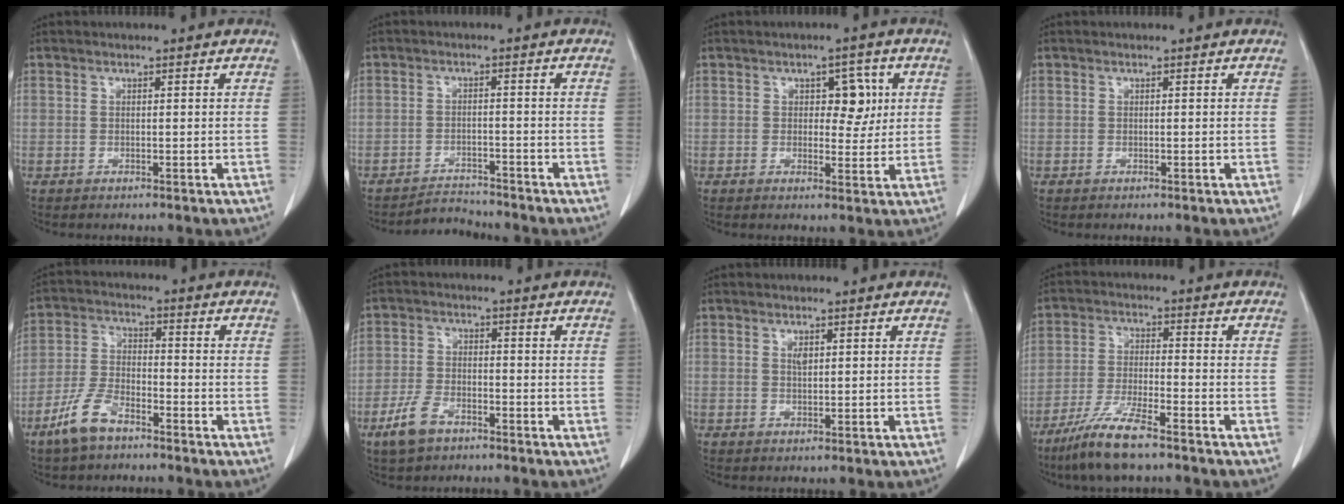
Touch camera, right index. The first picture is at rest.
{"total": 3.5, "force": [-3.5, 0.4, -0.1], "torque": [0.000, -0.012, -0.058]}
{"total": 4.7, "force": [1.2, 2.6, 3.7], "torque": [-0.043, 0.008, 0.018]}
{"total": 0.0}
{"total": 7.4, "force": [-5.1, 2.8, 4.6], "torque": [-0.108, -0.004, -0.104]}
{"total": 5.7, "force": [-3.7, 2.8, 3.3], "torque": [-0.077, -0.002, -0.069]}
{"total": 1.2, "force": [0.5, 0.5, 0.9], "torque": [-0.016, -0.002, 0.010]}
{"total": 9.0, "force": [-6.6, 0.8, 6.0], "torque": [-0.125, -0.024, -0.127]}